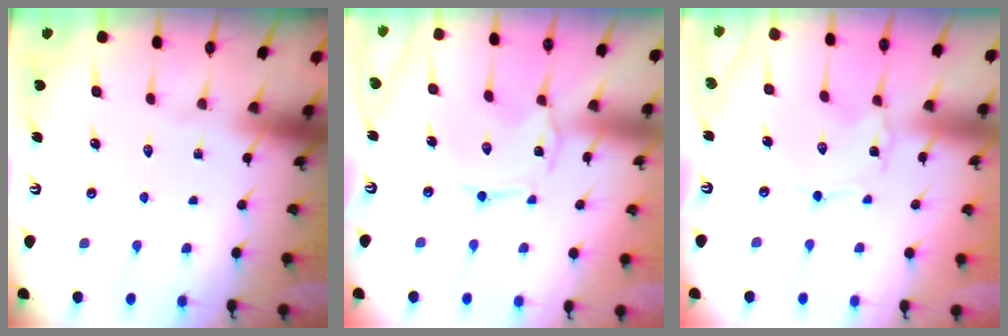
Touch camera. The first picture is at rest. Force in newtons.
{"total": 1.0, "press": 1.0, "slide": 0.2}
{"total": 0.7, "press": 0.7, "slide": 0.1}